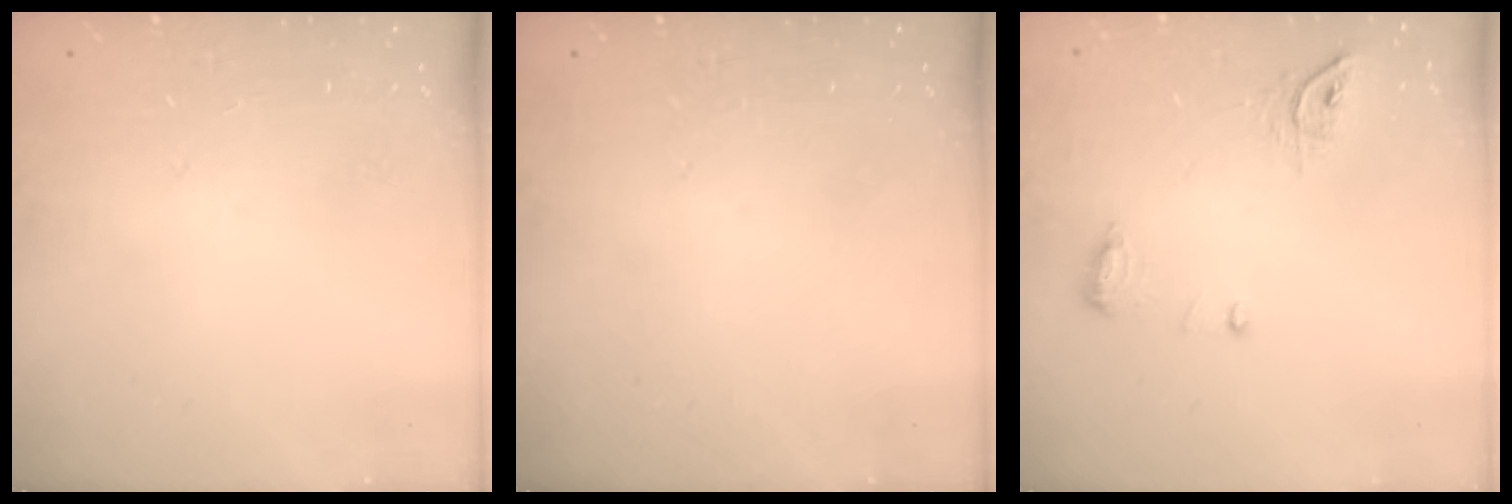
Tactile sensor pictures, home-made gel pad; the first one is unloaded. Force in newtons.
{"total": 0.0}
{"total": 7.9, "press": 7.8, "slide": 1.3}